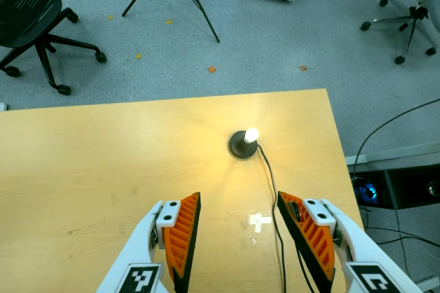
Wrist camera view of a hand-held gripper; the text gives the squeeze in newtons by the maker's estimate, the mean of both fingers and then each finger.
{"total": 0.0}